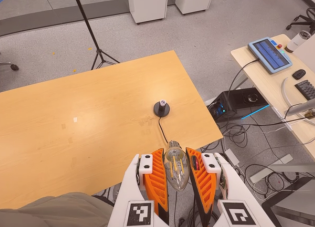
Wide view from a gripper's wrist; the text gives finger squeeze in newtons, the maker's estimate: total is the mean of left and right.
{"total": 18.5, "left": 19.8, "right": 17.2}